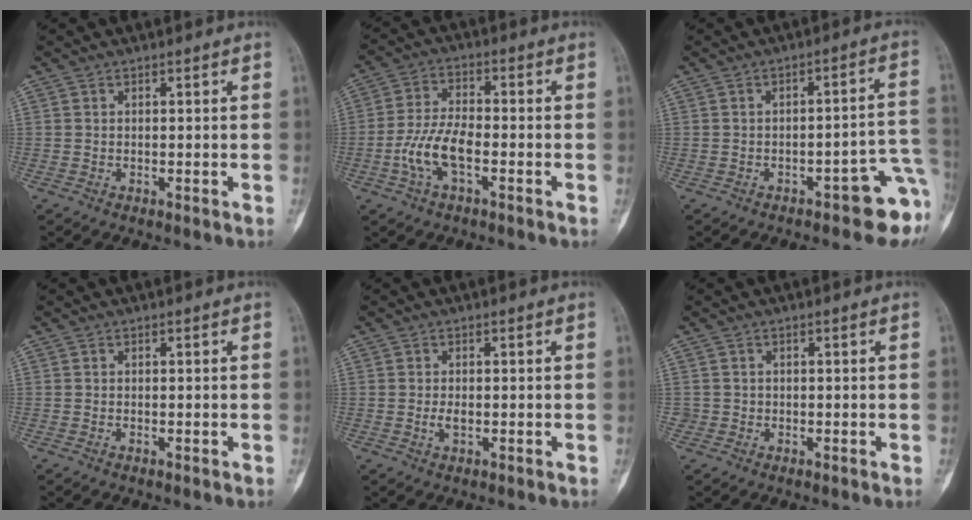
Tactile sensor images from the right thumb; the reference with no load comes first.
{"total": 8.5, "force": [-2.8, 3.7, 7.1], "torque": [-0.152, 0.023, -0.056]}
{"total": 9.6, "force": [-5.2, 3.1, 7.5], "torque": [-0.055, 0.046, -0.064]}
{"total": 0.0}
{"total": 1.7, "force": [-0.3, 0.9, 1.4], "torque": [-0.028, 0.000, -0.006]}
{"total": 1.2, "force": [-0.5, 1.1, 0.0], "torque": [0.005, 0.007, -0.012]}